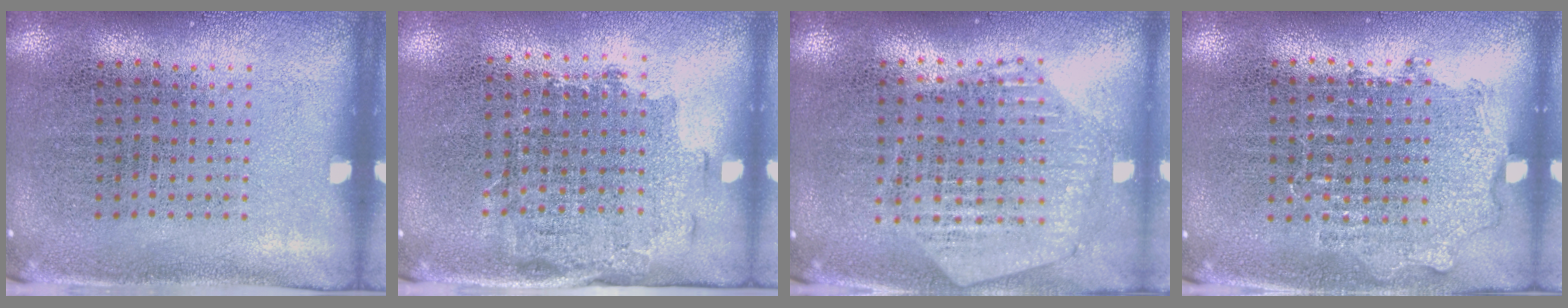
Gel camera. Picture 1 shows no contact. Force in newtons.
{"total": 1.5, "press": 1.2, "slide": 0.9}
{"total": 1.1, "press": 1.1, "slide": 0.3}
{"total": 0.8, "press": 0.7, "slide": 0.2}